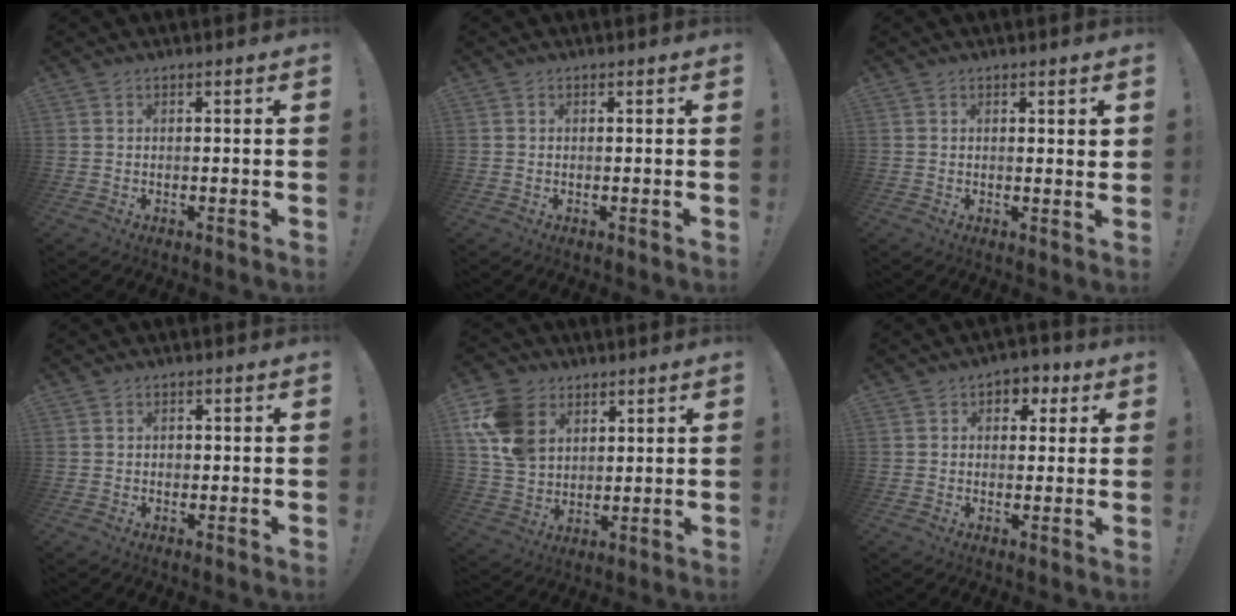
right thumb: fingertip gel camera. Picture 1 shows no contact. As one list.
[{"total": 0.0}, {"total": 1.6, "force": [1.1, 0.3, 1.1], "torque": [0.000, -0.009, 0.014]}, {"total": 1.0, "force": [-0.4, 0.9, 0.3], "torque": [-0.001, 0.001, -0.008]}, {"total": 15.0, "force": [6.3, 11.4, 7.6], "torque": [-0.143, -0.023, 0.129]}, {"total": 4.7, "force": [1.1, 4.1, 2.0], "torque": [-0.011, -0.001, 0.018]}]